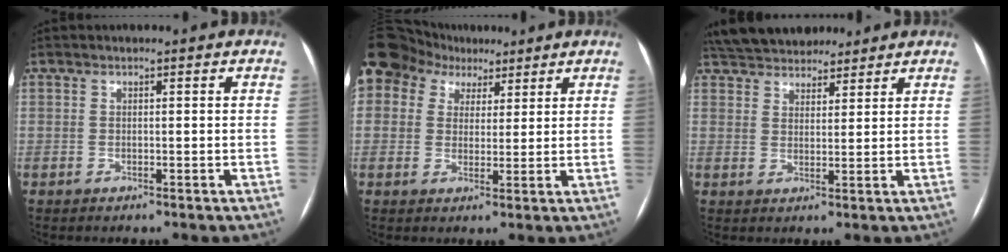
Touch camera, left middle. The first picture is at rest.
{"total": 18.9, "force": [10.2, 14.4, 6.7], "torque": [-0.224, 0.084, 0.195]}
{"total": 12.5, "force": [11.0, 4.5, 3.8], "torque": [-0.068, 0.032, 0.176]}